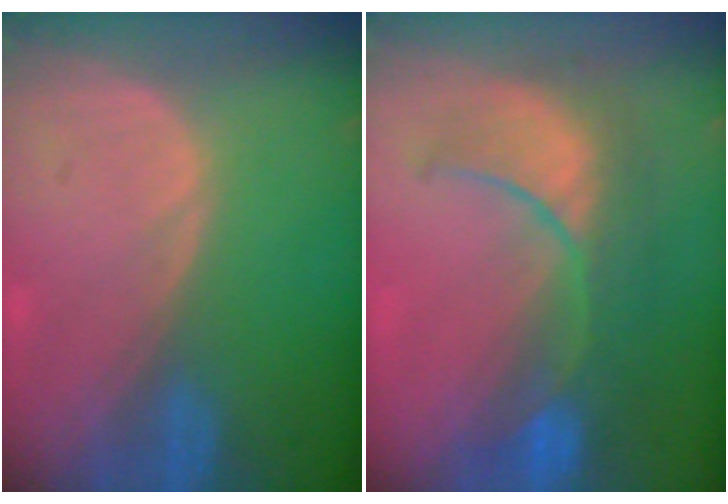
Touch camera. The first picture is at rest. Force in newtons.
{"total": 9.2, "press": 9.0, "slide": 2.3}